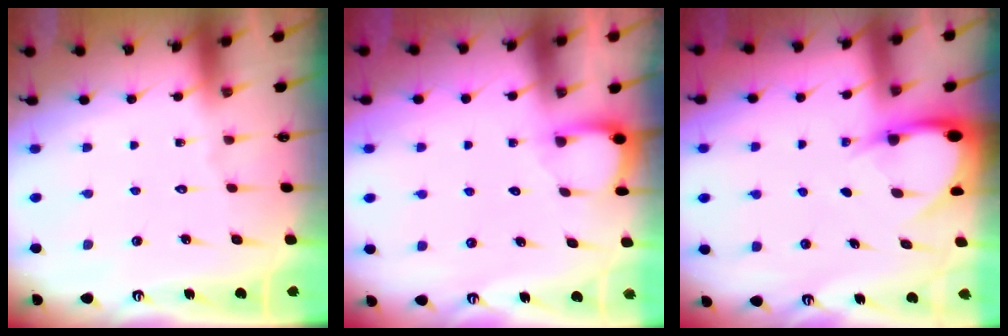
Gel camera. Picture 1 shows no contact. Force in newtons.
{"total": 2.4, "press": 2.4, "slide": 0.3}
{"total": 4.7, "press": 4.6, "slide": 0.8}